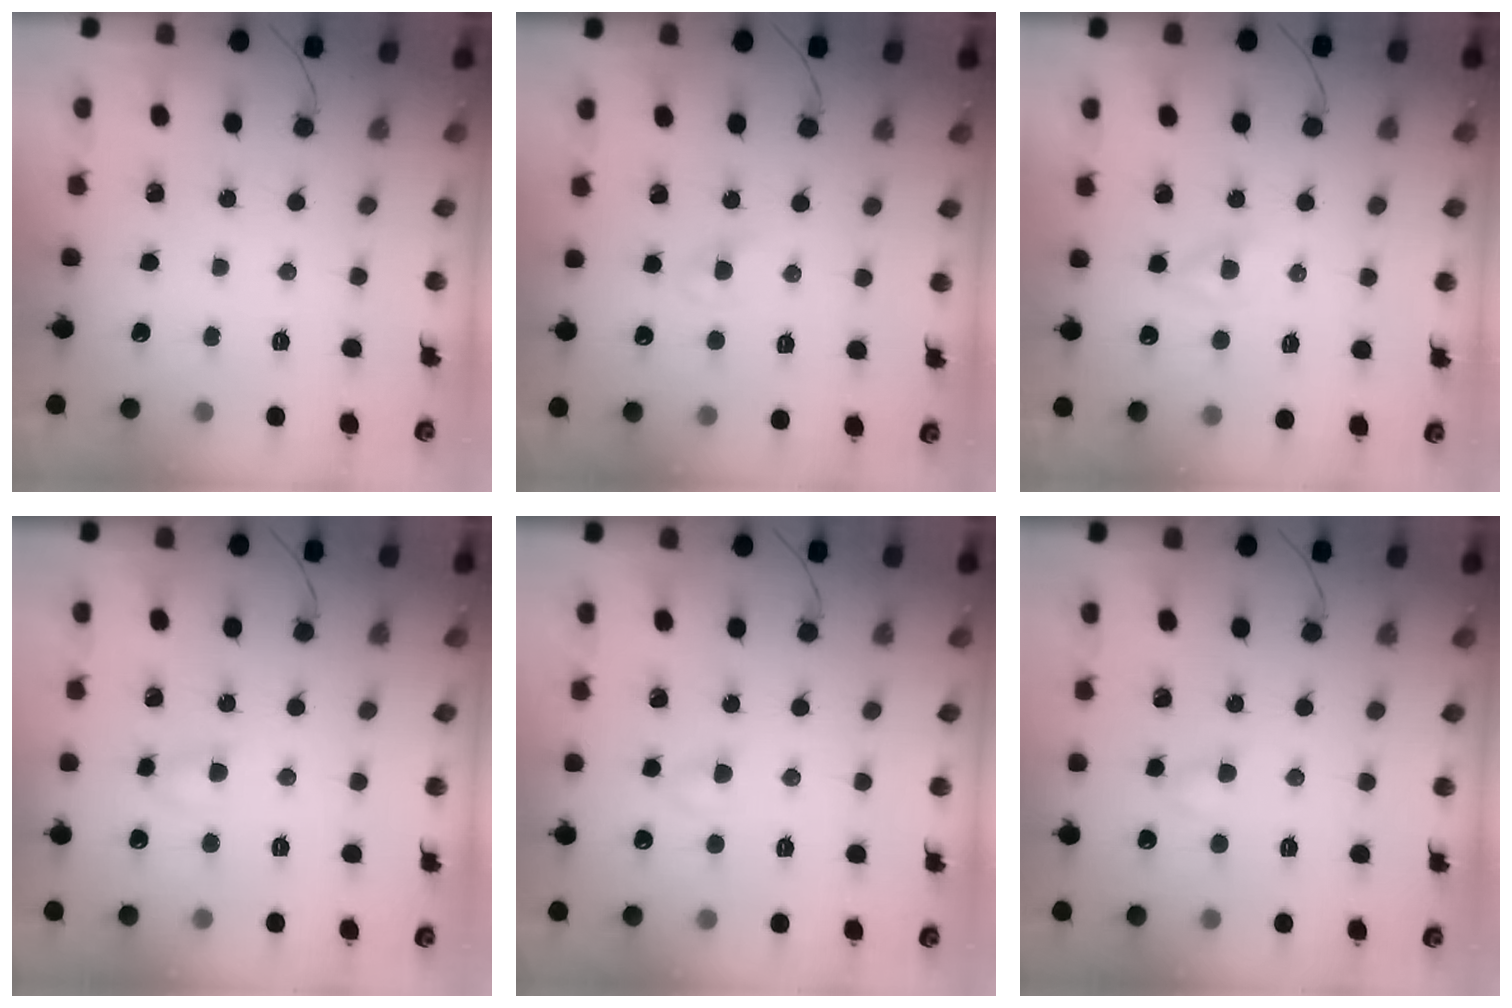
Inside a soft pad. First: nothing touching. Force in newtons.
{"total": 0.7, "press": 0.6, "slide": 0.5}
{"total": 1.9, "press": 1.7, "slide": 0.8}
{"total": 3.7, "press": 3.5, "slide": 1.3}
{"total": 2.6, "press": 2.3, "slide": 1.2}
{"total": 2.6, "press": 2.5, "slide": 0.8}